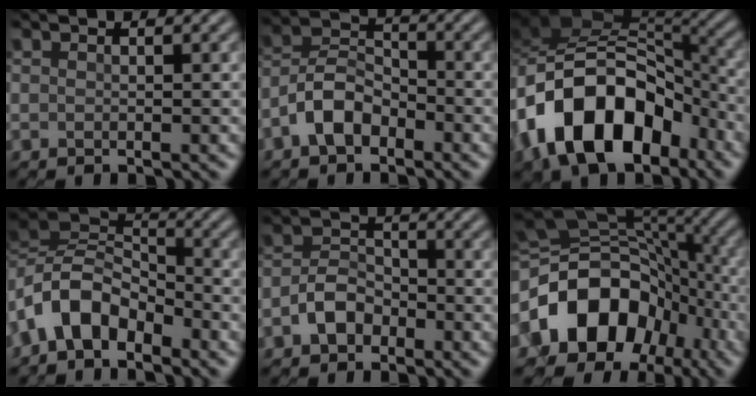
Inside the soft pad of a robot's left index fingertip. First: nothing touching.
{"total": 4.3, "force": [-2.9, 2.2, 2.3], "torque": [-0.045, 0.010, -0.060]}
{"total": 12.9, "force": [-6.1, 8.0, 8.1], "torque": [-0.141, 0.006, -0.112]}
{"total": 6.9, "force": [-4.1, 3.8, 3.9], "torque": [-0.075, 0.006, -0.089]}
{"total": 3.1, "force": [-2.1, 1.8, 1.4], "torque": [-0.027, 0.007, -0.040]}
{"total": 13.9, "force": [-5.2, 10.3, 7.9], "torque": [-0.148, -0.010, -0.091]}